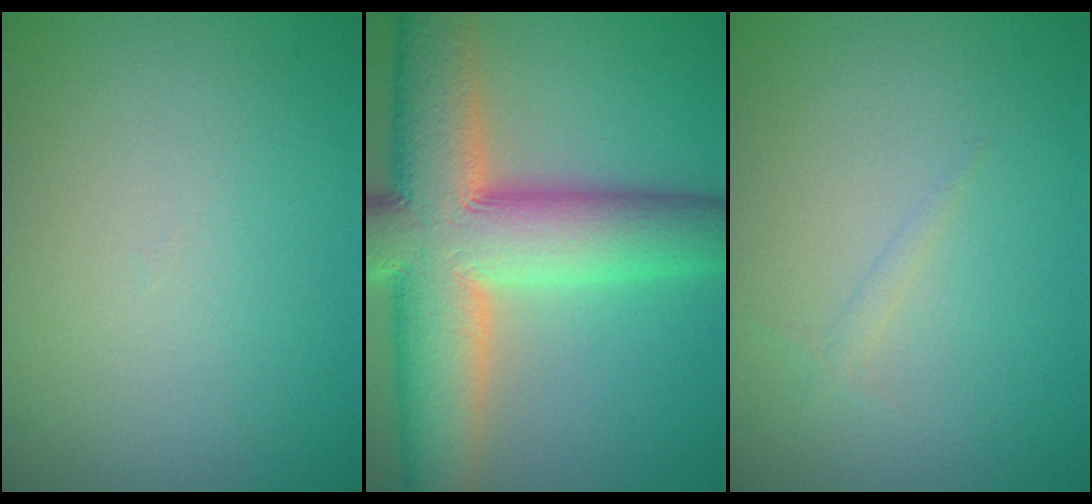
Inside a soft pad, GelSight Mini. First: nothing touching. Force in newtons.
{"total": 14.4, "press": 14.4, "slide": 0.8}
{"total": 0.7, "press": 0.7, "slide": 0.1}